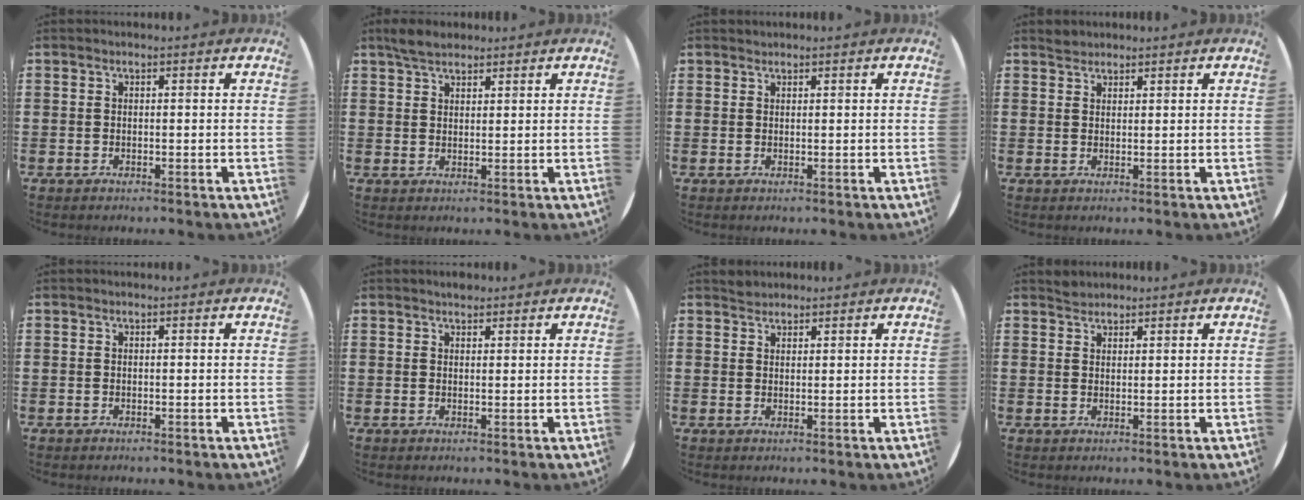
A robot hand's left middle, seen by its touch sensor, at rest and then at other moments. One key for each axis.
{"total": 3.3, "fx": 2.9, "fy": 1.3, "fz": 1.1, "tx": -0.021, "ty": 0.003, "tz": 0.053}
{"total": 0.5, "fx": 0.5, "fy": 0.1, "fz": -0.1, "tx": 0.002, "ty": 0.003, "tz": 0.009}
{"total": 1.3, "fx": 1.3, "fy": 0.4, "fz": -0.1, "tx": 0.008, "ty": -0.002, "tz": 0.024}
{"total": 0.0}
{"total": 1.3, "fx": 1.2, "fy": 0.3, "fz": 0.0, "tx": -0.001, "ty": 0.001, "tz": 0.024}
{"total": 1.5, "fx": 1.4, "fy": 0.4, "fz": -0.2, "tx": 0.009, "ty": -0.001, "tz": 0.027}
{"total": 1.6, "fx": 1.5, "fy": 0.4, "fz": -0.2, "tx": 0.000, "ty": 0.002, "tz": 0.030}